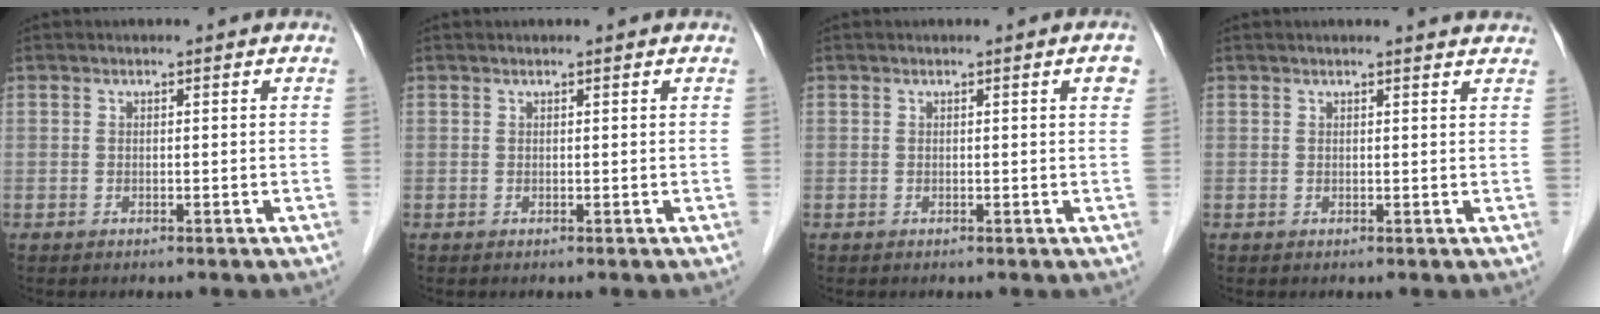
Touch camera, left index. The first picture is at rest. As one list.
[{"total": 0.5, "force": [0.5, 0.0, 0.2], "torque": [-0.005, 0.005, 0.010]}, {"total": 1.4, "force": [0.5, 0.1, 1.3], "torque": [-0.015, 0.003, 0.005]}, {"total": 3.9, "force": [3.8, 0.1, 1.1], "torque": [-0.016, 0.005, 0.032]}]